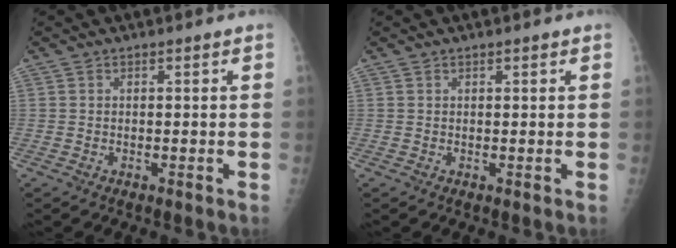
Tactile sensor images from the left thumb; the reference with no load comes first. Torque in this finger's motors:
{"motor_torque": [-0.42, 0.18, -0.33, -0.09, 0.04]}